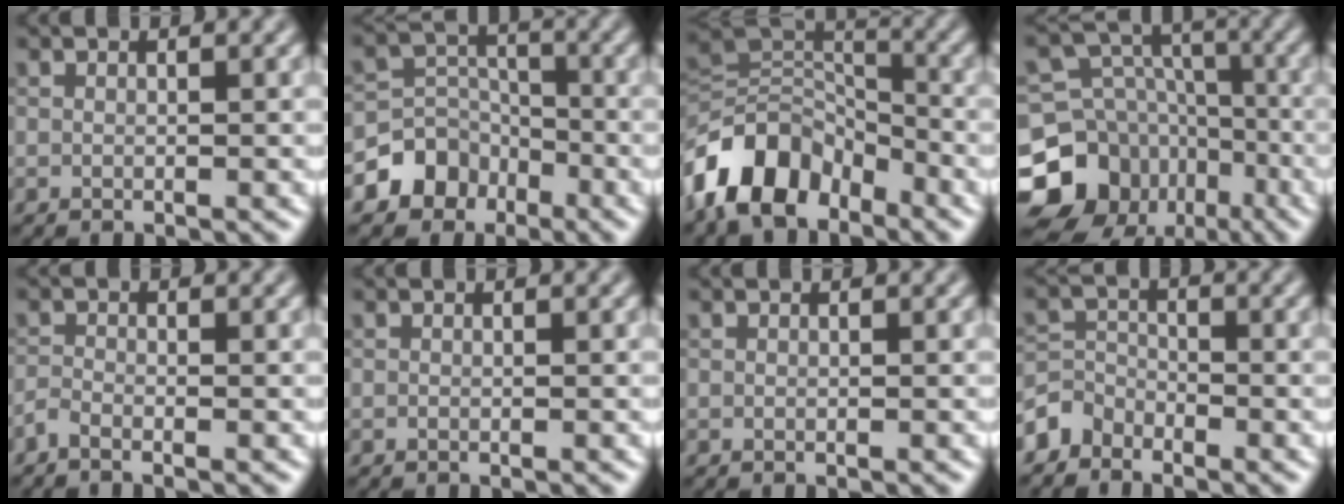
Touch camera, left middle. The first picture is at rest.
{"total": 4.8, "force": [-2.8, 3.8, 0.9], "torque": [0.006, 0.016, -0.061]}
{"total": 9.1, "force": [-5.5, 5.4, 4.9], "torque": [-0.083, 0.006, -0.120]}
{"total": 12.1, "force": [-6.6, 9.5, 3.7], "torque": [-0.091, 0.005, -0.125]}
{"total": 1.1, "force": [-0.9, 0.2, 0.6], "torque": [-0.016, -0.001, -0.025]}
{"total": 0.0}
{"total": 0.0}
{"total": 2.4, "force": [-2.0, 1.3, 0.1], "torque": [0.000, 0.010, -0.049]}